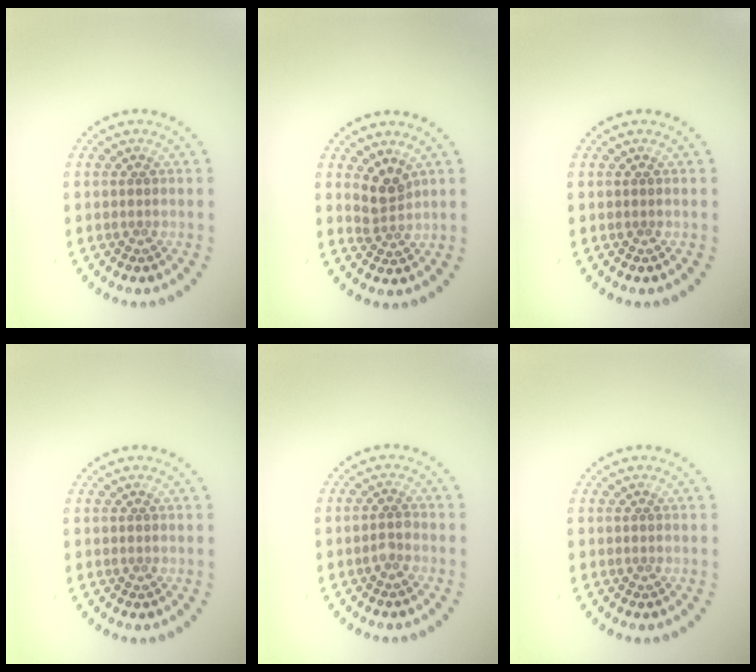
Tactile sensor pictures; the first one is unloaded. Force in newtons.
{"total": 2.4, "press": 1.8, "slide": 1.6}
{"total": 0.0}
{"total": 0.0}
{"total": 1.0, "press": 1.0, "slide": 0.3}
{"total": 0.0}